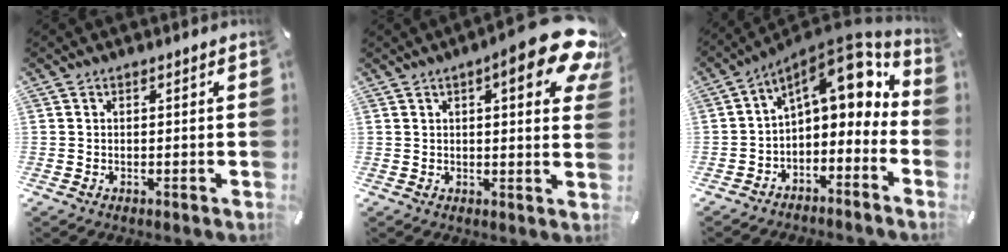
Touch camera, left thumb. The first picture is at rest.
{"total": 14.2, "force": [7.3, 3.9, 11.5], "torque": [-0.154, -0.039, 0.113]}
{"total": 11.6, "force": [5.6, 6.0, 8.1], "torque": [-0.106, -0.046, 0.095]}